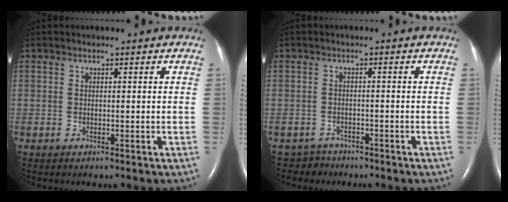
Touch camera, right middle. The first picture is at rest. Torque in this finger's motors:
{"motor_torque": [-0.51, -0.31, -0.23, -0.05]}